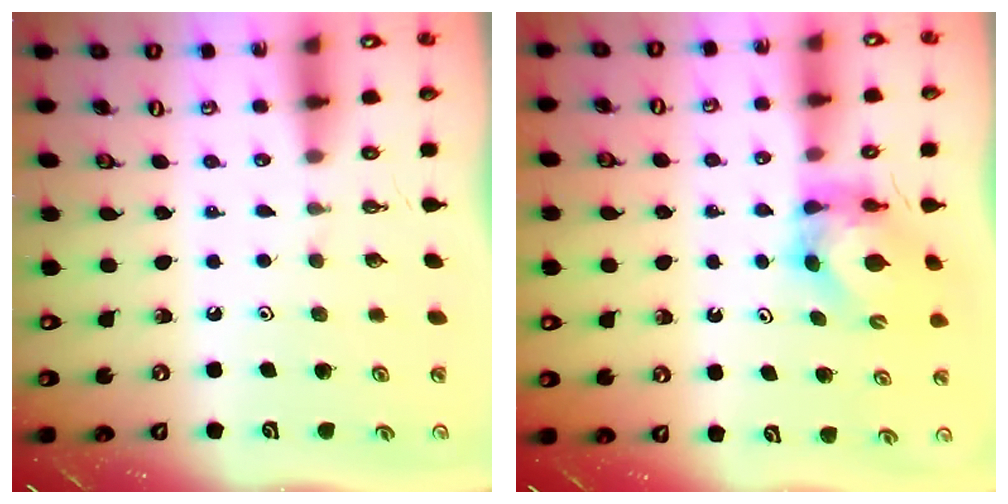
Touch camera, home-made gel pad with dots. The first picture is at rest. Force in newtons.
{"total": 6.0, "press": 6.0, "slide": 0.4}